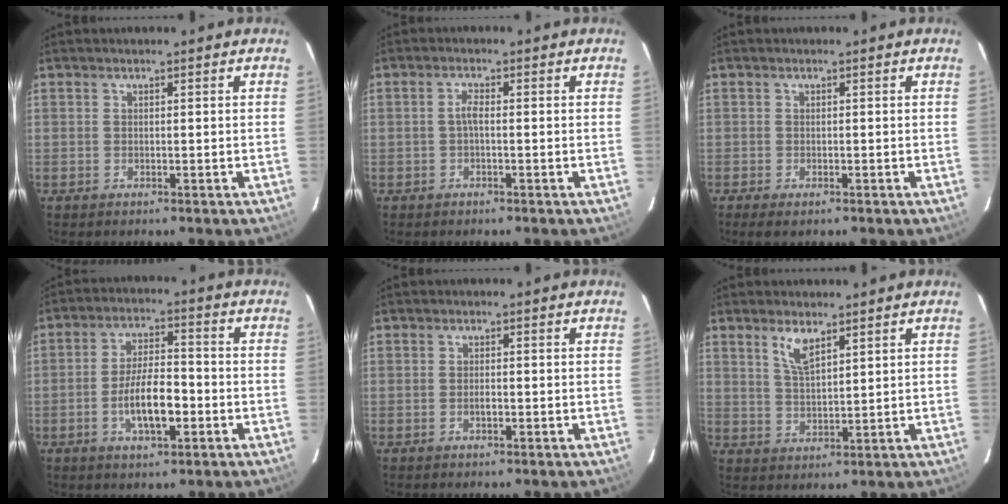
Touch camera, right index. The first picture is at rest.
{"total": 1.6, "force": [-0.4, 0.4, 1.5], "torque": [-0.031, 0.006, -0.010]}
{"total": 2.2, "force": [-1.5, 0.8, 1.3], "torque": [-0.028, -0.009, -0.025]}
{"total": 9.0, "force": [-3.1, 3.3, 7.9], "torque": [-0.152, 0.000, -0.049]}
{"total": 1.3, "force": [-0.5, 0.5, 1.0], "torque": [-0.018, 0.000, -0.008]}
{"total": 4.9, "force": [3.1, 1.6, 3.4], "torque": [-0.065, -0.001, 0.062]}